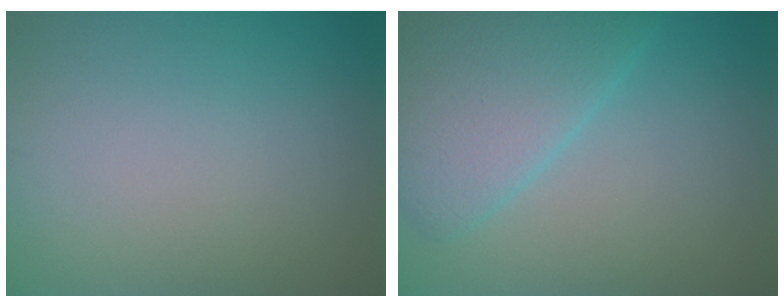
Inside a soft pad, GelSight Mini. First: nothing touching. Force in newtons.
{"total": 5.1, "press": 5.1, "slide": 0.2}